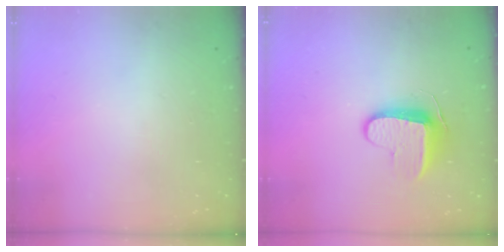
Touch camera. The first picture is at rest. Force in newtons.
{"total": 9.1, "press": 9.1, "slide": 1.0}